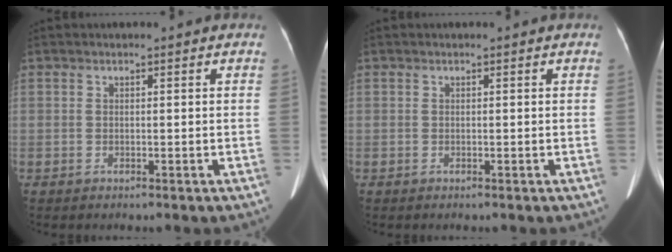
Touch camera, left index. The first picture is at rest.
{"total": 0.0}